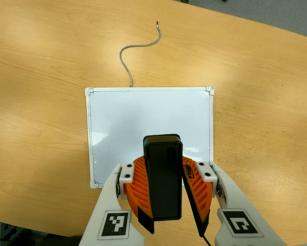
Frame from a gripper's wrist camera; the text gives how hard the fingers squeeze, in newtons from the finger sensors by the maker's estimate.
{"total": 8.9, "left": 9.5, "right": 8.4}